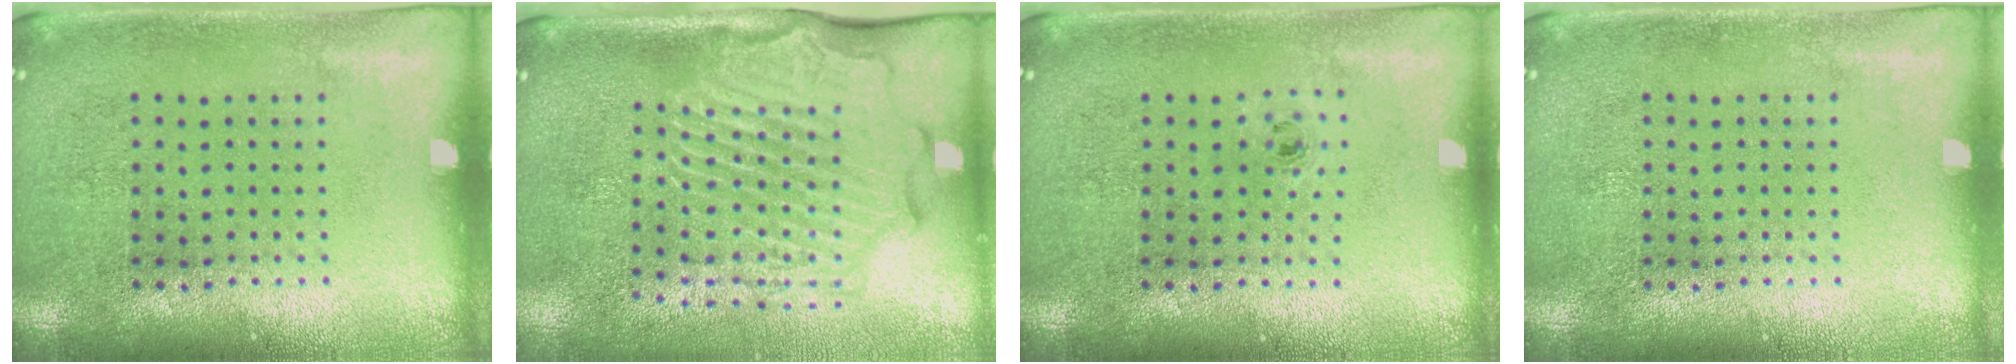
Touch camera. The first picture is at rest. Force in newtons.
{"total": 2.6, "press": 2.2, "slide": 1.4}
{"total": 0.6, "press": 0.3, "slide": 0.5}
{"total": 0.0}